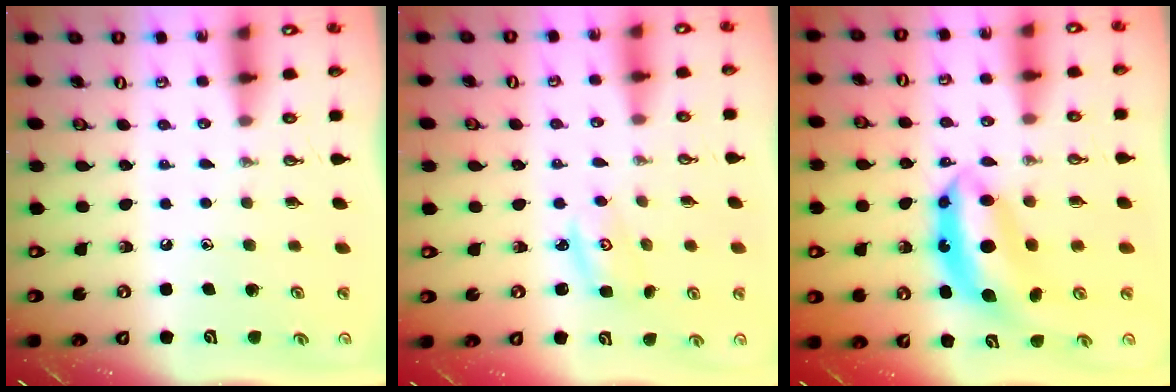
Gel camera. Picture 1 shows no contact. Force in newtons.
{"total": 2.7, "press": 2.7, "slide": 0.2}
{"total": 9.6, "press": 9.6, "slide": 0.5}